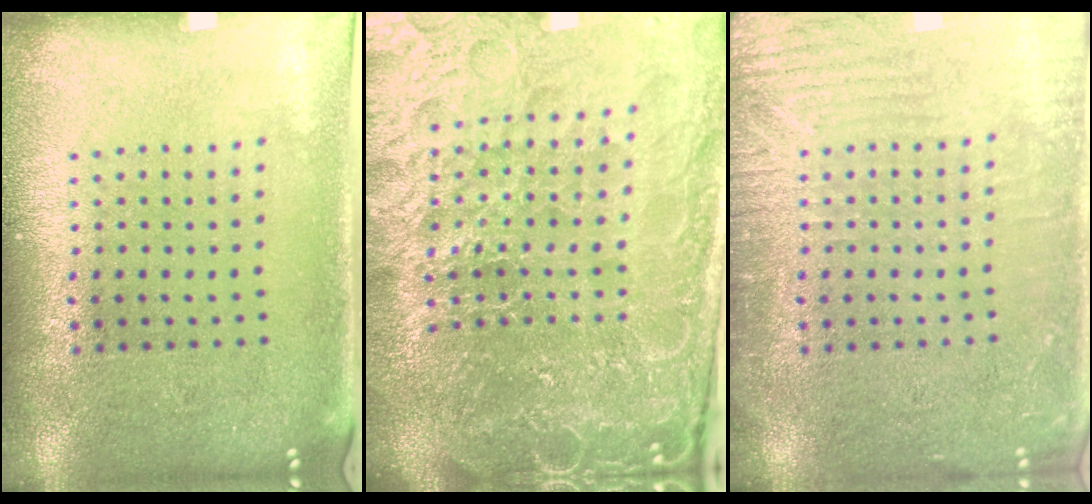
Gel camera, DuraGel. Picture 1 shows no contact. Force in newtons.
{"total": 6.6, "press": 5.8, "slide": 3.1}
{"total": 3.9, "press": 3.8, "slide": 0.4}